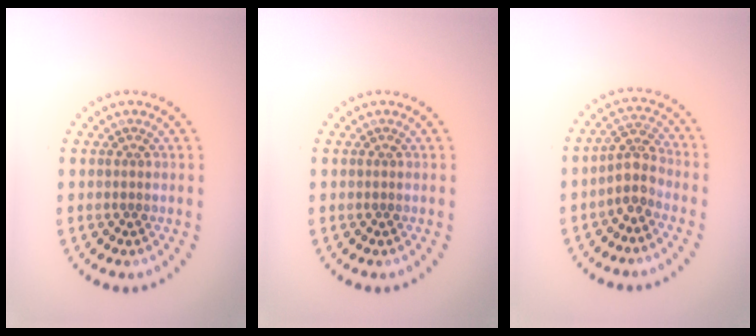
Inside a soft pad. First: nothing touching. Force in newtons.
{"total": 0.0}
{"total": 2.9, "press": 2.4, "slide": 1.6}